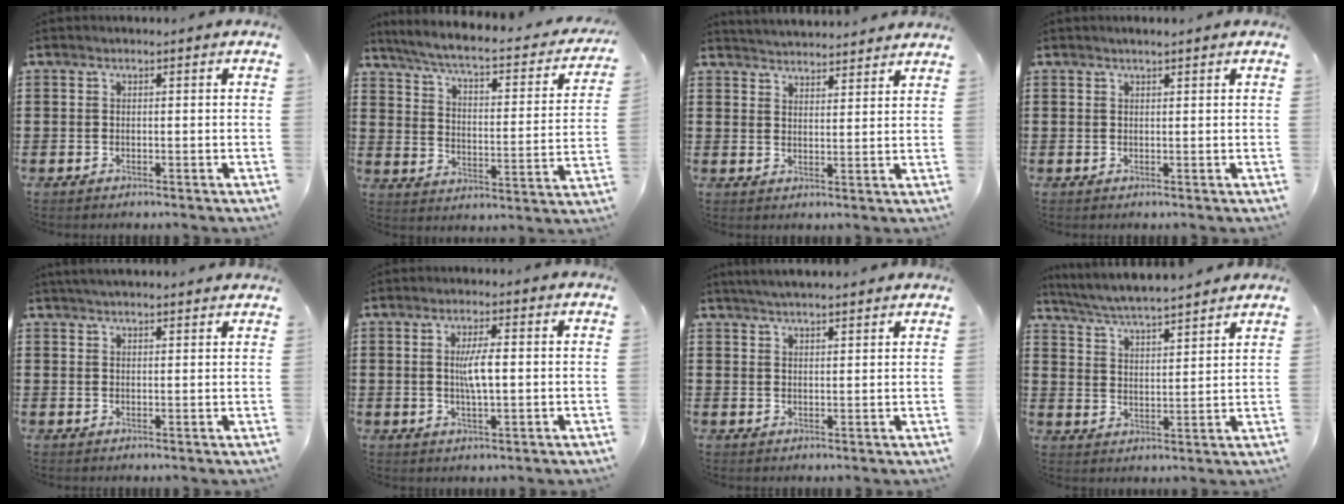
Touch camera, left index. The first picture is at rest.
{"total": 4.8, "force": [3.9, 0.1, 2.8], "torque": [-0.075, -0.034, 0.057]}
{"total": 3.3, "force": [3.3, -0.3, -0.3], "torque": [-0.006, -0.016, 0.060]}
{"total": 0.9, "force": [0.8, 0.0, 0.5], "torque": [-0.010, 0.000, 0.015]}
{"total": 2.5, "force": [2.4, 0.0, 0.6], "torque": [-0.018, 0.000, 0.047]}
{"total": 4.6, "force": [0.4, 1.0, 4.5], "torque": [-0.091, -0.001, 0.001]}
{"total": 2.9, "force": [2.8, 0.2, 0.7], "torque": [-0.021, -0.001, 0.052]}
{"total": 5.3, "force": [5.2, 0.0, 1.2], "torque": [-0.046, -0.032, 0.089]}